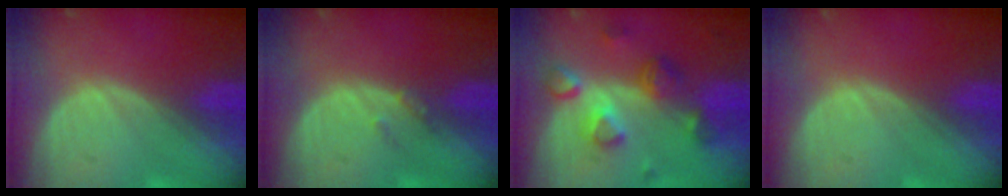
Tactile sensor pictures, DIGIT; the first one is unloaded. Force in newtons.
{"total": 1.3, "press": 1.1, "slide": 0.7}
{"total": 7.7, "press": 6.9, "slide": 3.4}
{"total": 0.0}